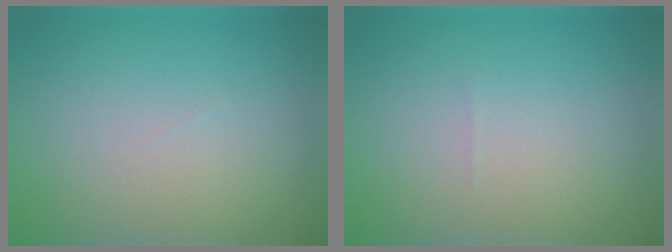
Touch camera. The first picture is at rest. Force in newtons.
{"total": 0.0}